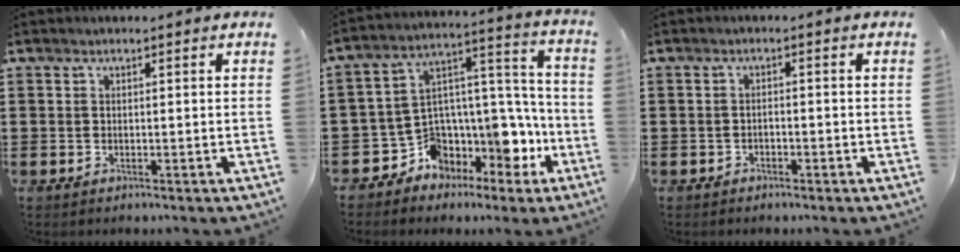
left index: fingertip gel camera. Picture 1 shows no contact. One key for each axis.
{"total": 8.4, "fx": -4.7, "fy": 6.0, "fz": 3.5, "tx": -0.070, "ty": -0.014, "tz": -0.074}
{"total": 1.1, "fx": -1.1, "fy": 0.4, "fz": 0.1, "tx": -0.008, "ty": 0.001, "tz": -0.023}